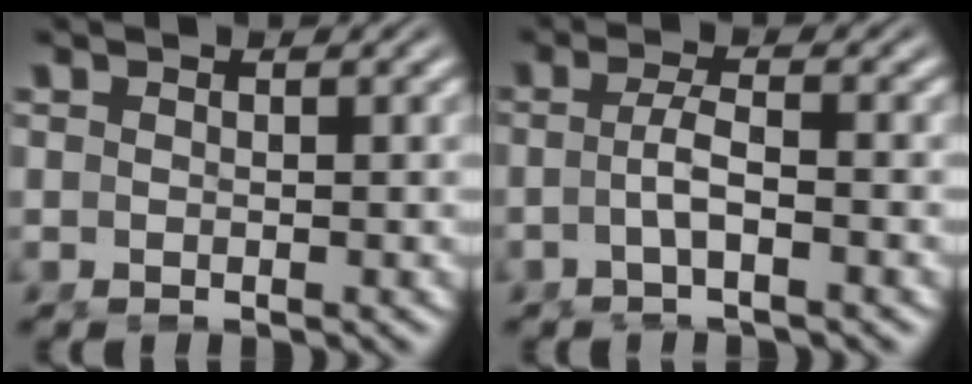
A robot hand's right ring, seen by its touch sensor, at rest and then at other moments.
{"total": 2.6, "force": [-1.3, -0.2, 2.3], "torque": [-0.047, -0.009, -0.017]}